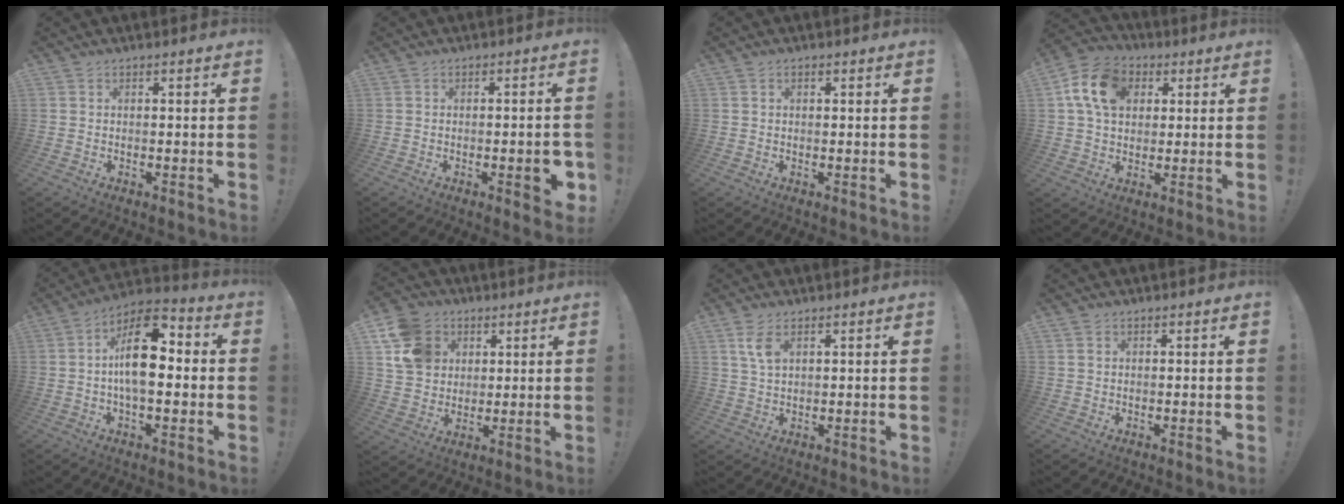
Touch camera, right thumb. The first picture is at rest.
{"total": 5.2, "force": [-1.5, 1.2, 4.8], "torque": [-0.058, 0.002, -0.021]}
{"total": 0.6, "force": [0.3, 0.5, 0.3], "torque": [0.001, 0.000, 0.003]}
{"total": 14.3, "force": [4.5, 10.6, 8.6], "torque": [-0.143, 0.001, 0.088]}
{"total": 16.3, "force": [0.6, 8.4, 13.9], "torque": [-0.228, 0.011, 0.002]}
{"total": 13.5, "force": [4.7, 11.5, 5.4], "torque": [-0.086, -0.016, 0.098]}
{"total": 5.2, "force": [2.4, 2.4, 3.9], "torque": [-0.073, -0.011, 0.040]}
{"total": 1.0, "force": [0.6, 0.6, 0.5], "torque": [-0.004, -0.001, 0.010]}